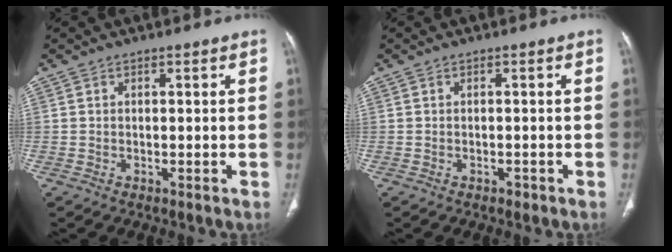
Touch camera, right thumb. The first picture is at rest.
{"total": 1.0, "force": [-0.6, 0.5, 0.5], "torque": [-0.010, 0.002, -0.006]}